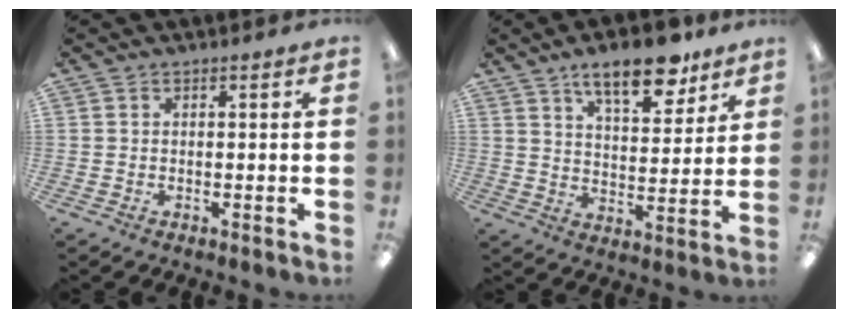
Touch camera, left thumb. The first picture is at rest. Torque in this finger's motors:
{"motor_torque": [1.96, 1.43, 1.49, -1.27, 0.35]}